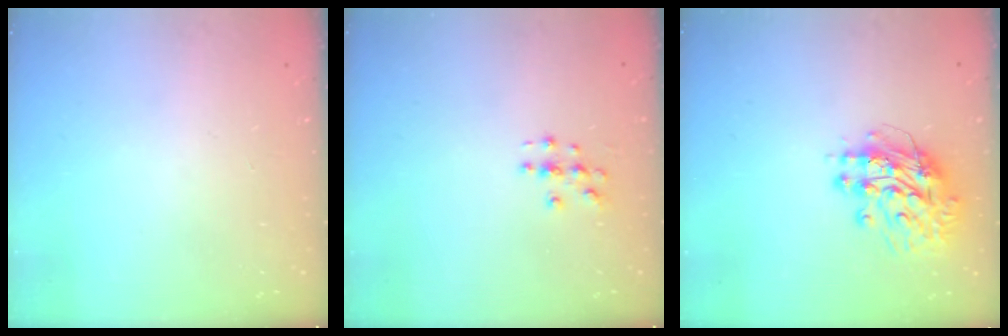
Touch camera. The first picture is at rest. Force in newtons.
{"total": 3.0, "press": 3.0, "slide": 0.1}
{"total": 12.5, "press": 12.4, "slide": 1.2}